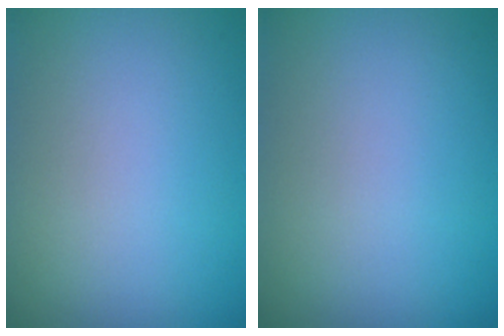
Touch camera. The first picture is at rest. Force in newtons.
{"total": 0.0}